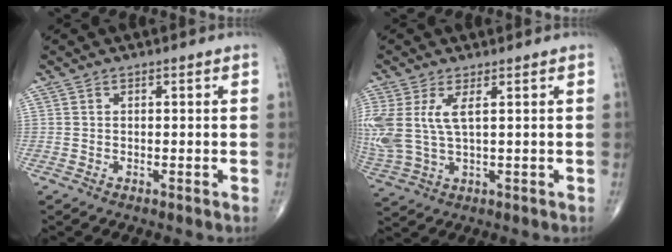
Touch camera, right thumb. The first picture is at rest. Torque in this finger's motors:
{"motor_torque": [0.29, 0.30, 1.05, 0.33, 0.38]}